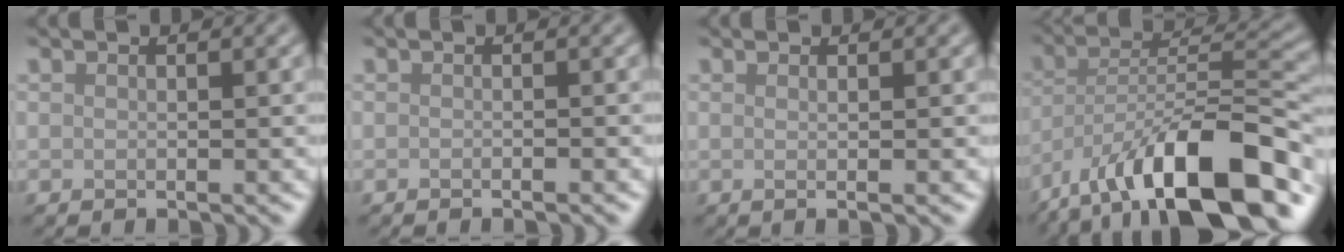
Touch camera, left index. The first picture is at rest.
{"total": 0.7, "force": [-0.4, 0.1, 0.6], "torque": [-0.006, -0.003, -0.009]}
{"total": 1.8, "force": [0.2, 0.6, 1.7], "torque": [-0.023, -0.003, -0.013]}
{"total": 15.2, "force": [-9.7, 5.5, 10.3], "torque": [-0.160, 0.010, -0.164]}